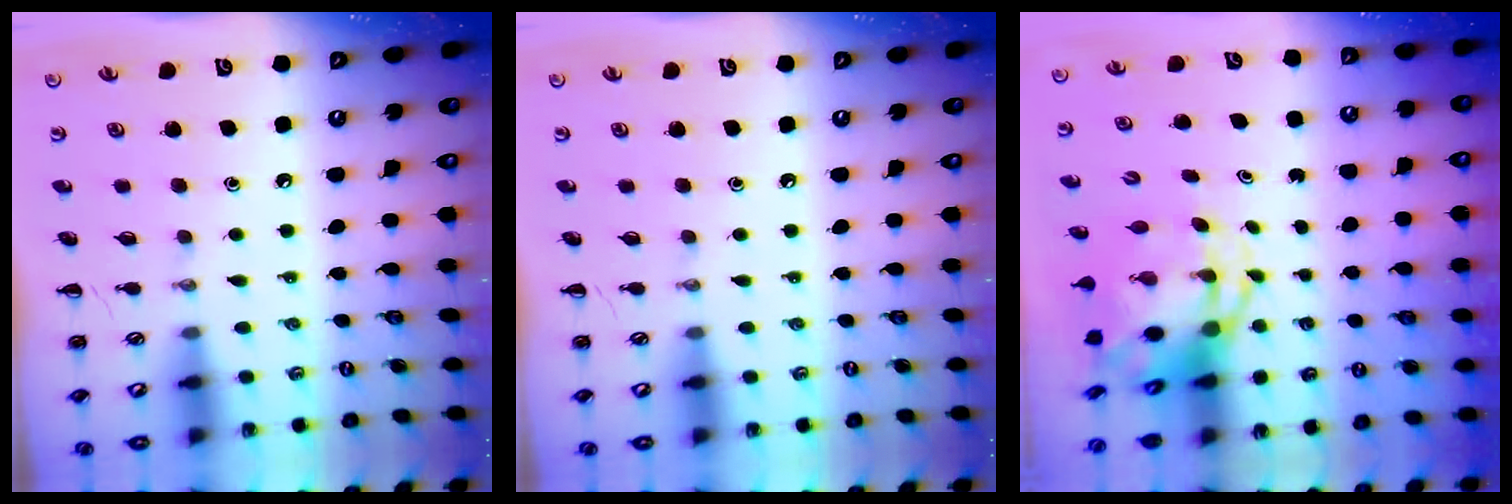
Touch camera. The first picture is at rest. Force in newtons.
{"total": 0.0}
{"total": 5.1, "press": 4.9, "slide": 1.7}